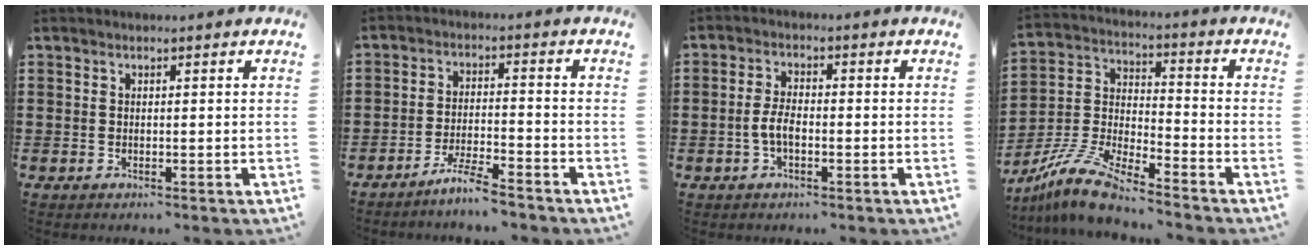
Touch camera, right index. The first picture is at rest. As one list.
[{"total": 4.9, "force": [-4.6, -0.1, 1.9], "torque": [-0.048, -0.006, -0.091]}, {"total": 3.7, "force": [-1.1, 1.7, 3.1], "torque": [-0.078, -0.002, -0.026]}, {"total": 9.5, "force": [-8.6, 0.7, 4.2], "torque": [-0.113, -0.003, -0.175]}]